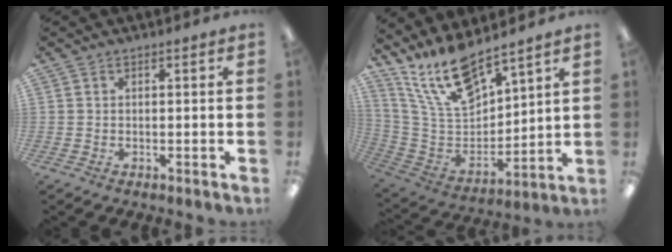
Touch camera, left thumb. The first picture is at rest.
{"total": 16.2, "force": [13.0, 5.5, 7.8], "torque": [-0.174, -0.074, 0.239]}